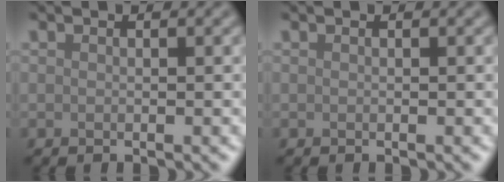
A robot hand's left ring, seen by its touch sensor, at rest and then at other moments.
{"total": 0.0}